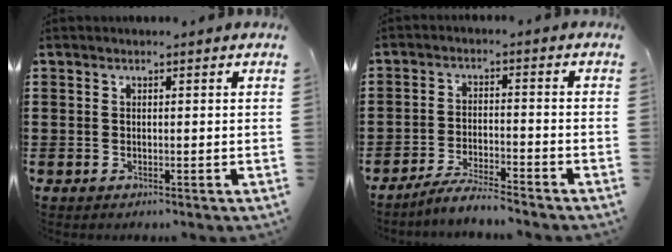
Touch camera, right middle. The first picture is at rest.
{"total": 4.2, "force": [-4.0, 0.1, 1.4], "torque": [-0.032, 0.001, -0.082]}